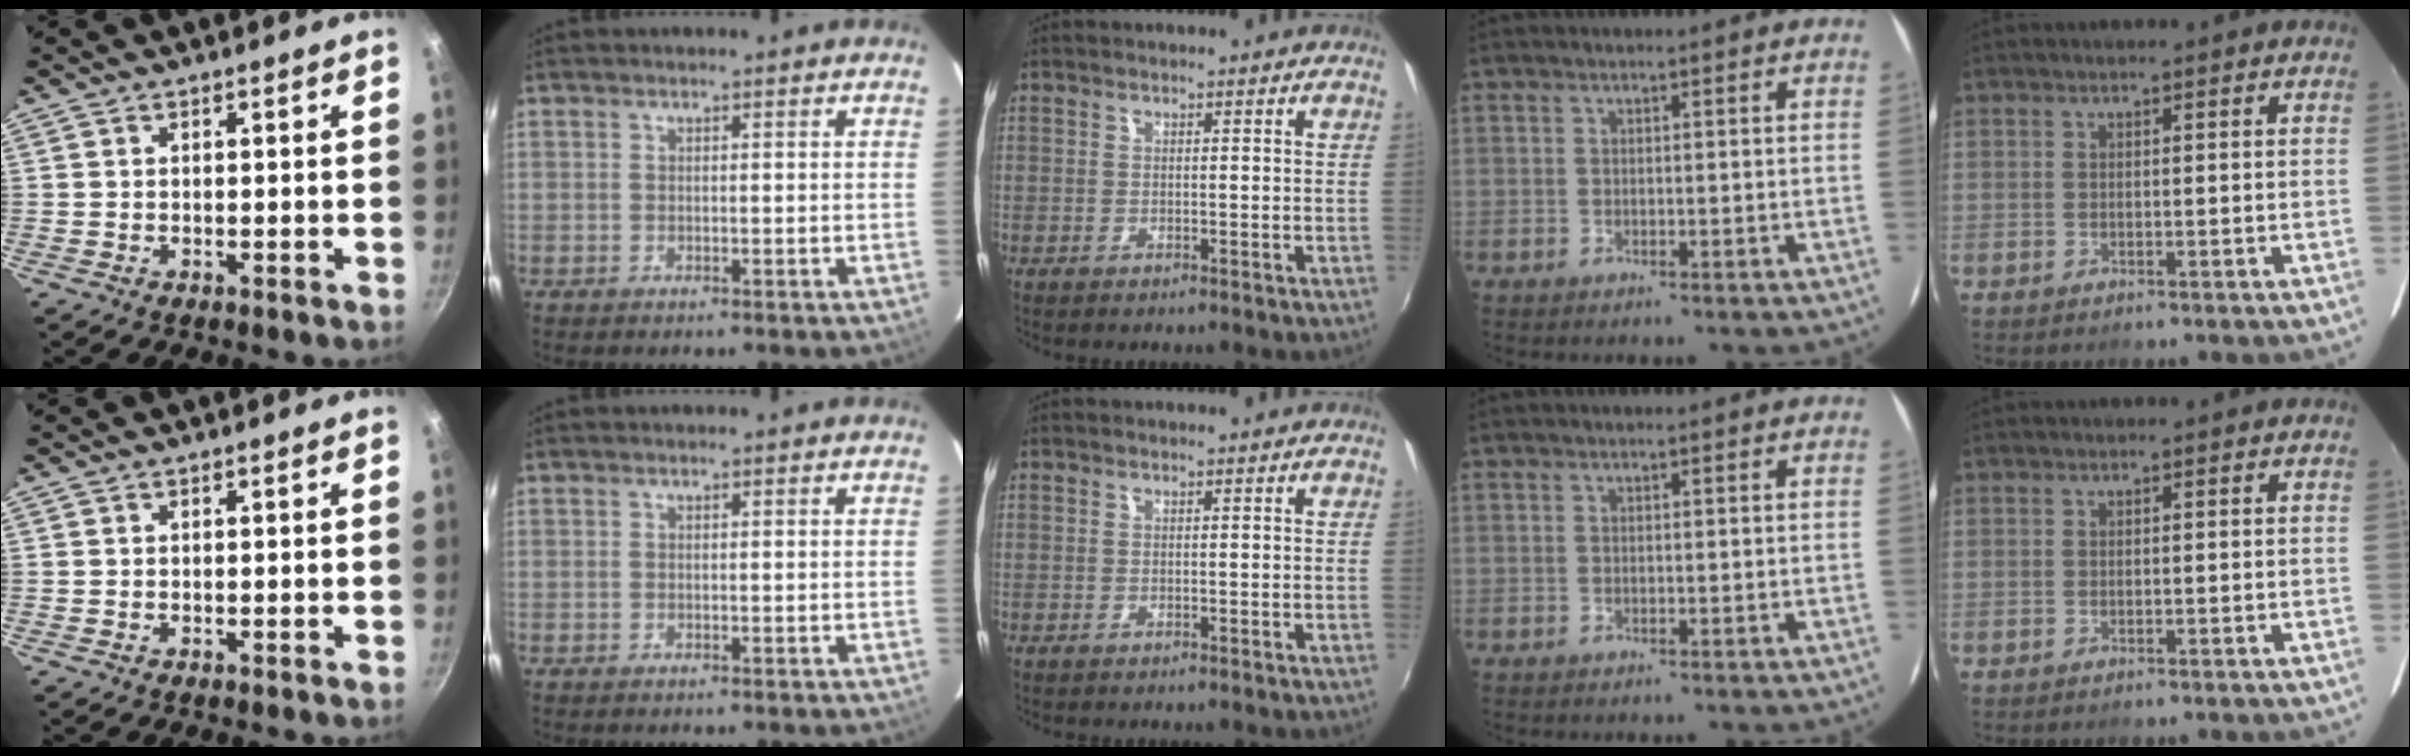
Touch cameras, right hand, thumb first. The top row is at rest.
{}